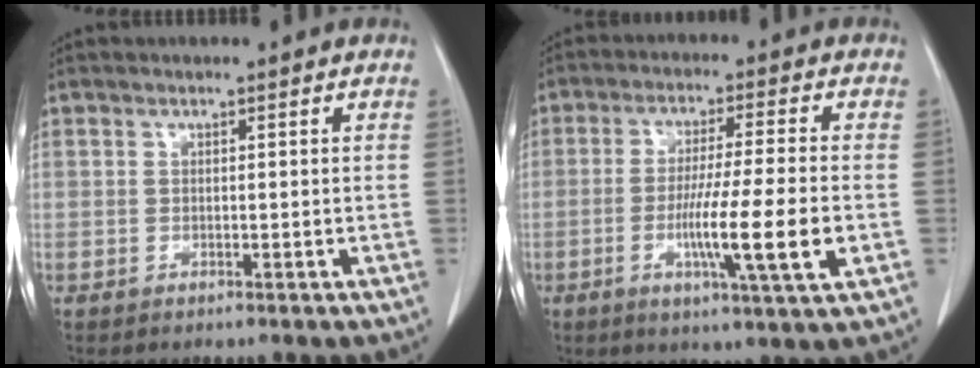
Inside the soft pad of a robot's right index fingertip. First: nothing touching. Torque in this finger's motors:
{"motor_torque": [1.74, -0.40, 0.86, 0.17]}